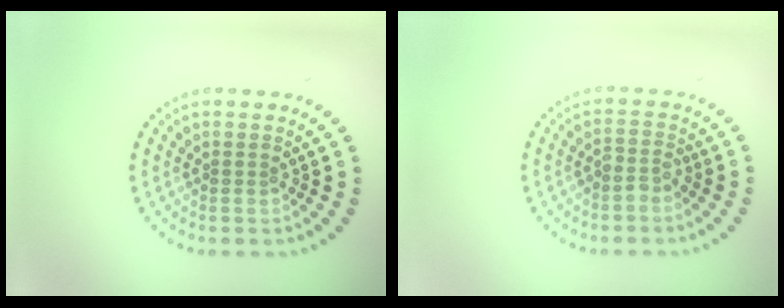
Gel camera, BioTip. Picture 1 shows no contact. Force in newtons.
{"total": 1.4, "press": 1.1, "slide": 0.9}